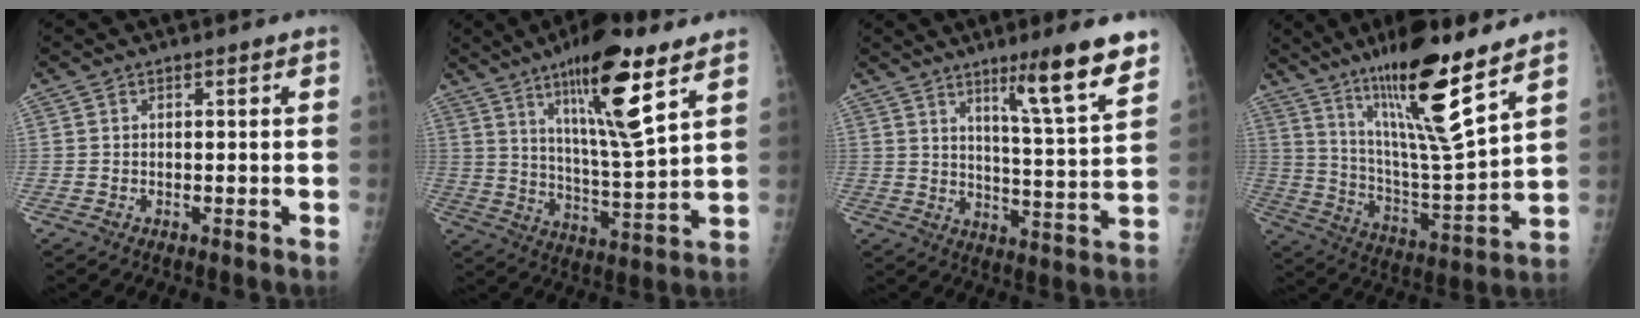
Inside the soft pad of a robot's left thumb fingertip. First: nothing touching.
{"total": 16.1, "force": [9.0, 2.5, 13.2], "torque": [-0.215, -0.056, 0.156]}
{"total": 13.0, "force": [8.6, 0.5, 9.8], "torque": [-0.131, -0.059, 0.131]}
{"total": 19.3, "force": [12.3, 2.0, 14.8], "torque": [-0.235, -0.075, 0.219]}